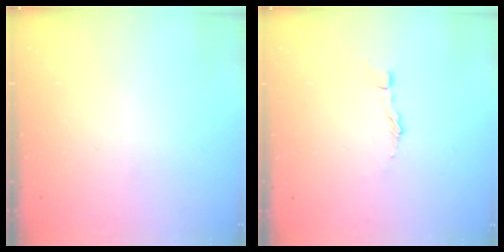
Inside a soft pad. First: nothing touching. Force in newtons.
{"total": 1.4, "press": 1.4, "slide": 0.1}